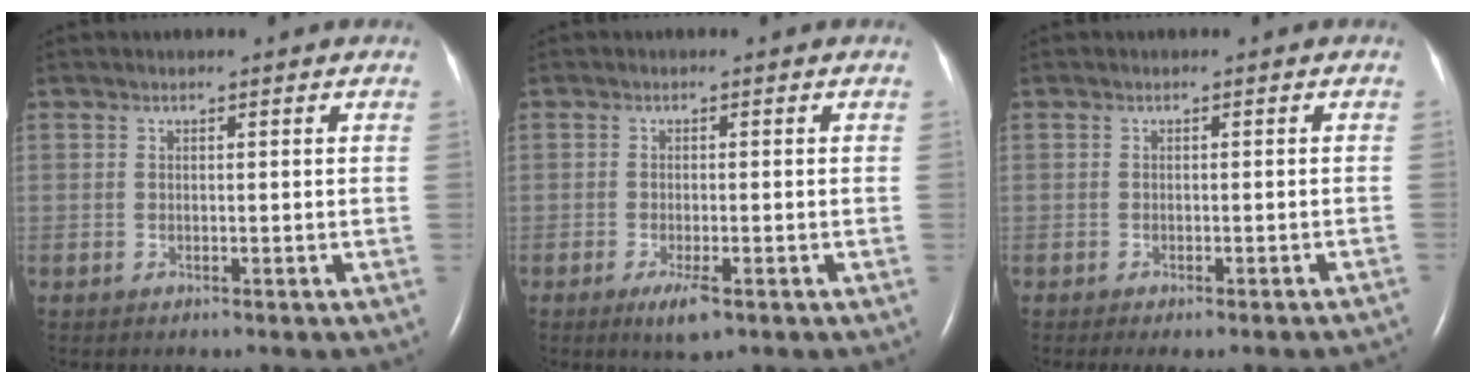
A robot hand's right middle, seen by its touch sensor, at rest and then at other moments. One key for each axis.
{"total": 3.3, "fx": -1.7, "fy": 0.7, "fz": 2.7, "tx": -0.051, "ty": -0.007, "tz": -0.027}
{"total": 6.0, "fx": -5.4, "fy": 0.1, "fz": 2.6, "tx": -0.022, "ty": -0.012, "tz": -0.063}